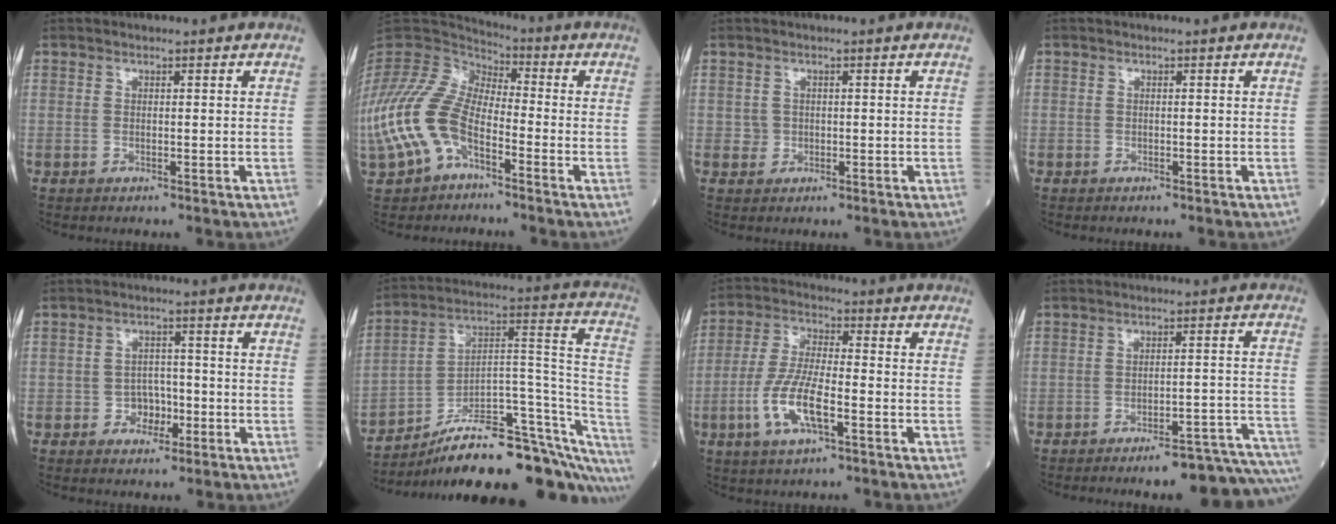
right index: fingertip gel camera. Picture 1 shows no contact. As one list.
[{"total": 13.9, "force": [-5.2, 8.1, 10.0], "torque": [-0.234, 0.012, -0.106]}, {"total": 1.2, "force": [-0.1, 1.2, 0.1], "torque": [0.003, 0.004, -0.001]}, {"total": 0.8, "force": [-0.5, 0.6, -0.1], "torque": [-0.005, 0.006, -0.012]}, {"total": 3.5, "force": [-1.4, 2.8, 1.7], "torque": [-0.019, 0.008, -0.023]}, {"total": 26.6, "force": [-20.7, 5.8, 15.8], "torque": [-0.137, 0.036, -0.302]}, {"total": 9.1, "force": [-3.4, 2.4, 8.1], "torque": [-0.172, -0.002, -0.066]}, {"total": 15.1, "force": [-13.9, 0.0, 6.0], "torque": [-0.018, 0.025, -0.174]}]